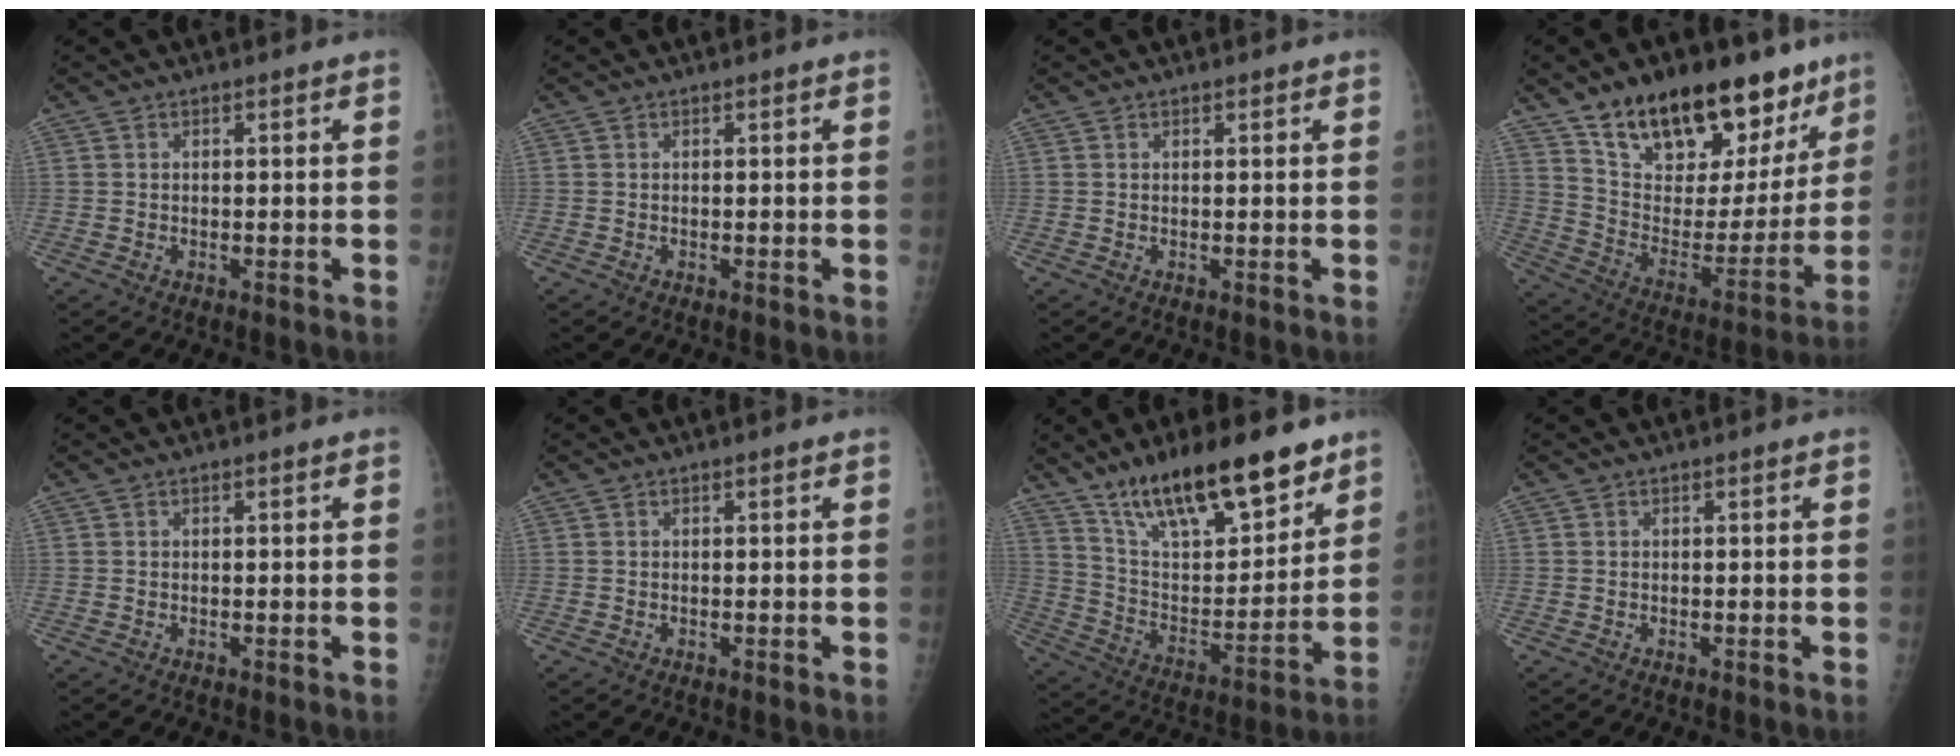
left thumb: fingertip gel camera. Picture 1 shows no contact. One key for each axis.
{"total": 0.0}
{"total": 0.5, "fx": 0.4, "fy": 0.4, "fz": 0.1, "tx": 0.001, "ty": -0.002, "tz": 0.003}
{"total": 26.5, "fx": 17.7, "fy": 12.7, "fz": 15.1, "tx": -0.185, "ty": -0.063, "tz": 0.288}
{"total": 0.0}
{"total": 0.0}
{"total": 22.7, "fx": 15.8, "fy": 7.9, "fz": 14.2, "tx": -0.190, "ty": -0.064, "tz": 0.273}
{"total": 0.0}